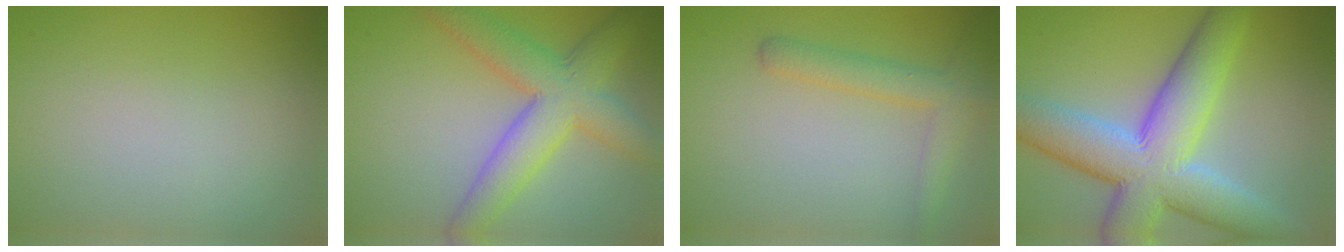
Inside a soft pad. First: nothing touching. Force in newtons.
{"total": 6.8, "press": 6.8, "slide": 0.3}
{"total": 3.0, "press": 3.0, "slide": 0.2}
{"total": 11.3, "press": 11.3, "slide": 0.7}